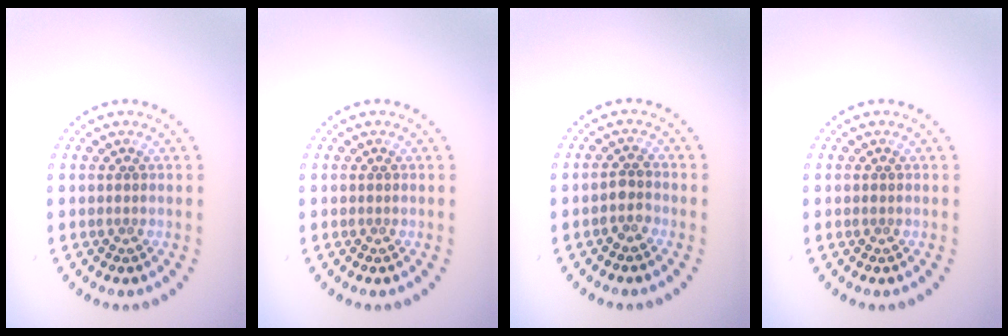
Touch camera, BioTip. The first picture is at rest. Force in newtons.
{"total": 0.0}
{"total": 1.6, "press": 1.3, "slide": 0.9}
{"total": 0.0}